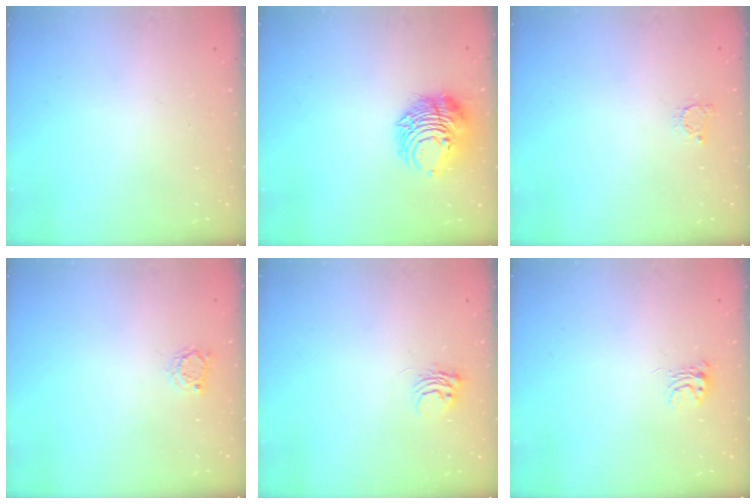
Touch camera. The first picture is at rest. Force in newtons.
{"total": 9.5, "press": 9.4, "slide": 1.3}
{"total": 2.4, "press": 2.4, "slide": 0.3}
{"total": 2.8, "press": 2.8, "slide": 0.4}
{"total": 4.3, "press": 4.3, "slide": 0.3}
{"total": 4.6, "press": 4.6, "slide": 0.3}